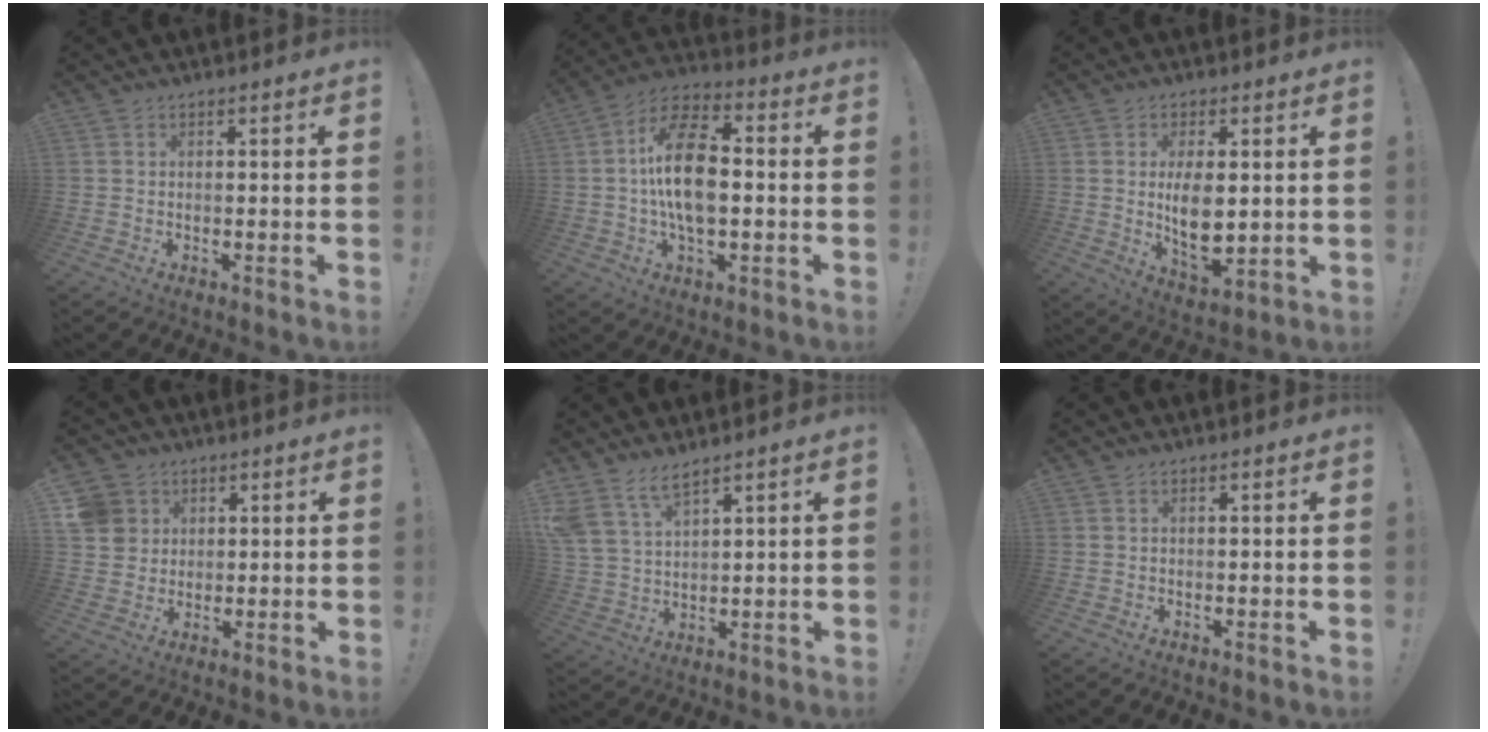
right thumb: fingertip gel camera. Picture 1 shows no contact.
{"total": 15.6, "force": [-0.2, 8.7, 13.0], "torque": [-0.233, 0.015, -0.006]}
{"total": 9.7, "force": [1.1, 4.8, 8.3], "torque": [-0.130, -0.024, 0.018]}
{"total": 8.1, "force": [3.0, 7.3, 1.9], "torque": [-0.032, -0.014, 0.061]}
{"total": 7.6, "force": [6.3, 2.6, 3.4], "torque": [-0.083, -0.027, 0.123]}
{"total": 0.0}